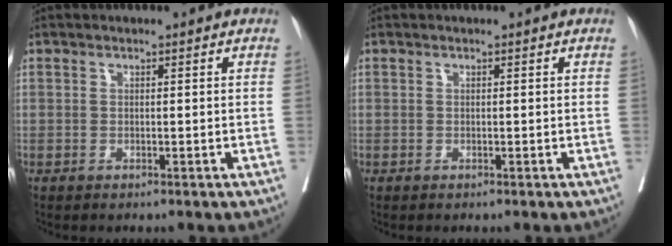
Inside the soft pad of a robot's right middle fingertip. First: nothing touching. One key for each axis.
{"total": 0.0}